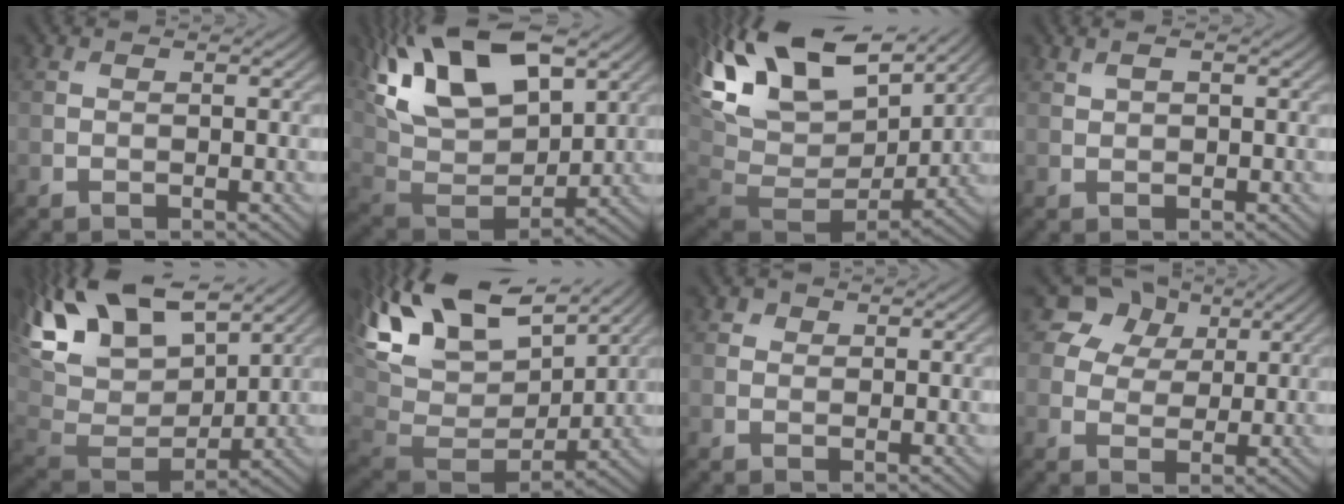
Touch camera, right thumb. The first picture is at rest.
{"total": 19.3, "force": [10.0, 9.8, 13.3], "torque": [-0.283, 0.048, 0.167]}
{"total": 19.8, "force": [8.2, 11.2, 14.1], "torque": [-0.267, 0.017, 0.169]}
{"total": 1.6, "force": [0.9, 0.7, 1.2], "torque": [-0.028, 0.003, 0.020]}
{"total": 16.6, "force": [9.4, 8.7, 10.5], "torque": [-0.252, 0.022, 0.174]}
{"total": 17.6, "force": [8.8, 9.9, 11.7], "torque": [-0.261, 0.014, 0.171]}
{"total": 1.1, "force": [0.6, 0.9, 0.3], "torque": [-0.001, 0.000, 0.008]}
{"total": 9.2, "force": [5.3, 6.7, 3.7], "torque": [-0.104, 0.012, 0.095]}